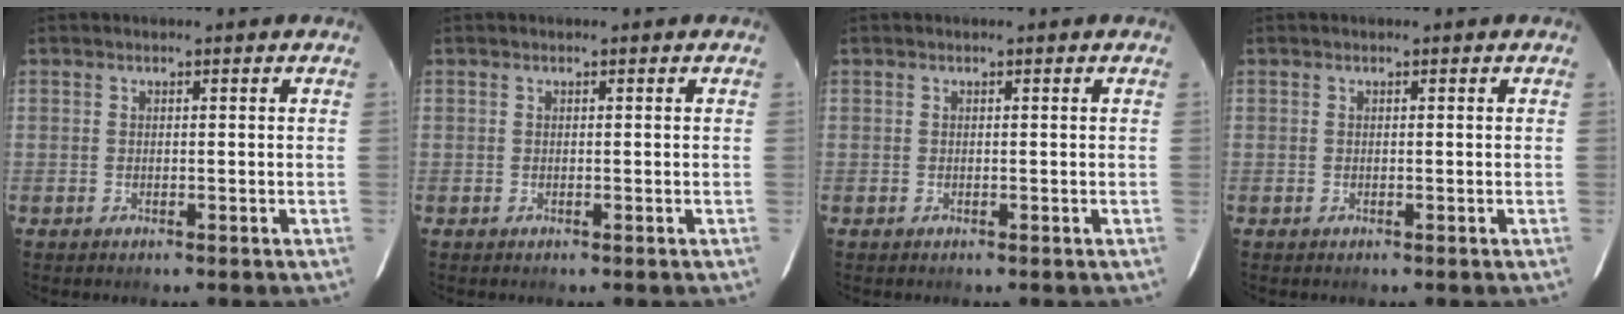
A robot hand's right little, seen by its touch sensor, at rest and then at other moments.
{"total": 0.0}
{"total": 0.0}
{"total": 0.0}